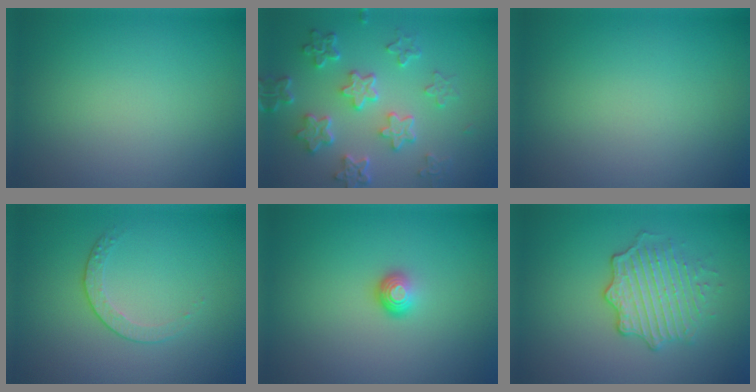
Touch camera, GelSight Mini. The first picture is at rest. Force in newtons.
{"total": 5.8, "press": 4.4, "slide": 3.8}
{"total": 0.0}
{"total": 1.6, "press": 1.0, "slide": 1.3}
{"total": 1.6, "press": 1.1, "slide": 1.2}
{"total": 4.4, "press": 3.4, "slide": 2.8}